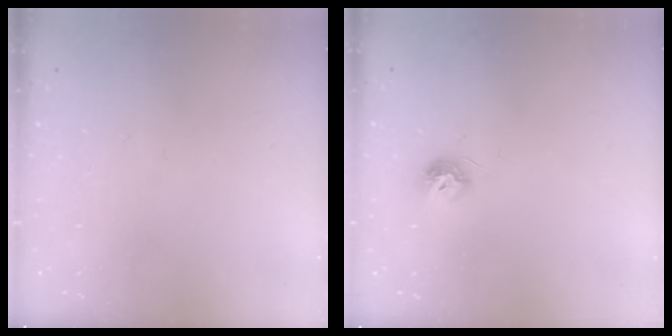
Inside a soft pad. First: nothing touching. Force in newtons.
{"total": 7.0, "press": 6.9, "slide": 0.5}